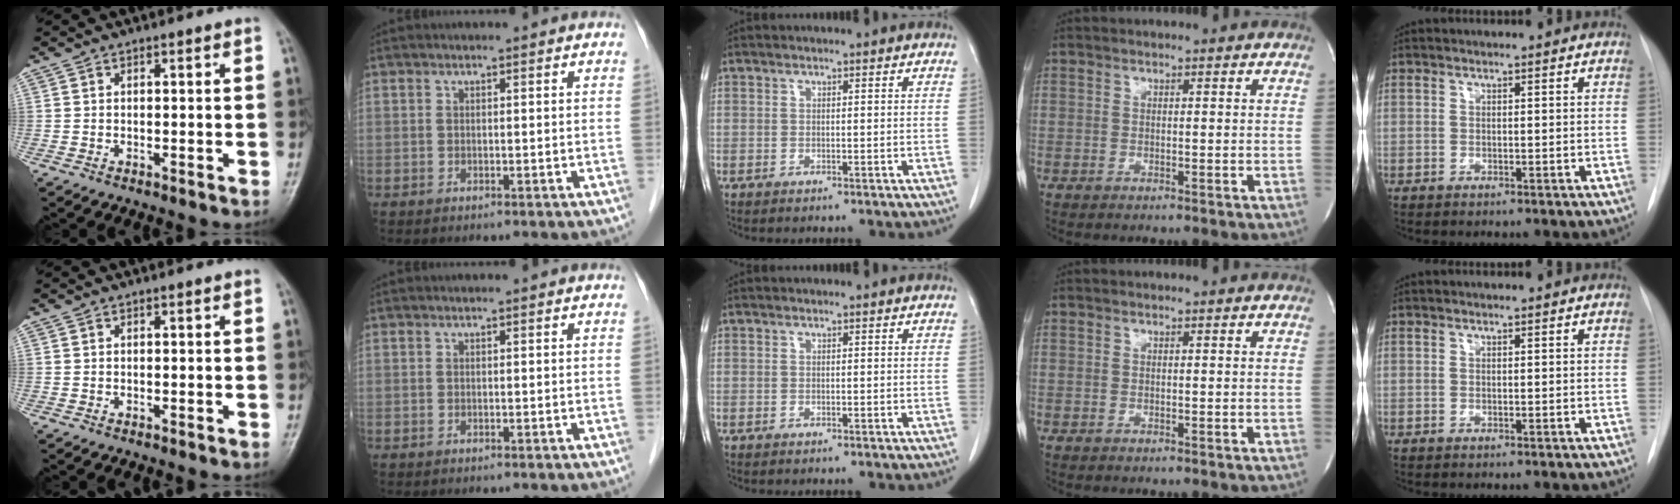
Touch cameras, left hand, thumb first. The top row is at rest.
{}